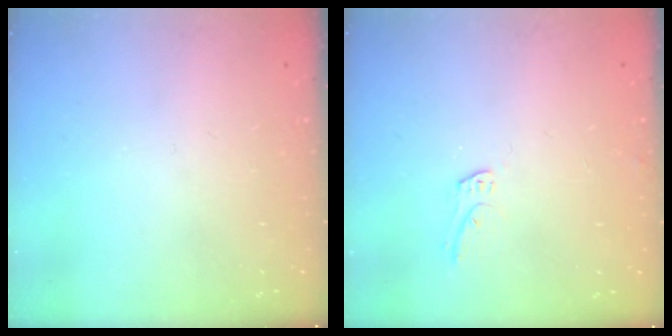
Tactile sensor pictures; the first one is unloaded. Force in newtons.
{"total": 5.5, "press": 5.5, "slide": 0.1}